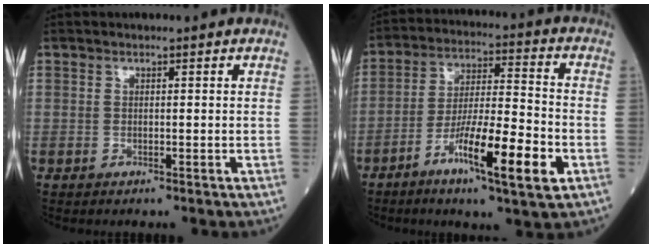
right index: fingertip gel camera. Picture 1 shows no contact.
{"total": 13.3, "force": [-5.9, 1.2, 11.9], "torque": [-0.206, -0.009, -0.104]}